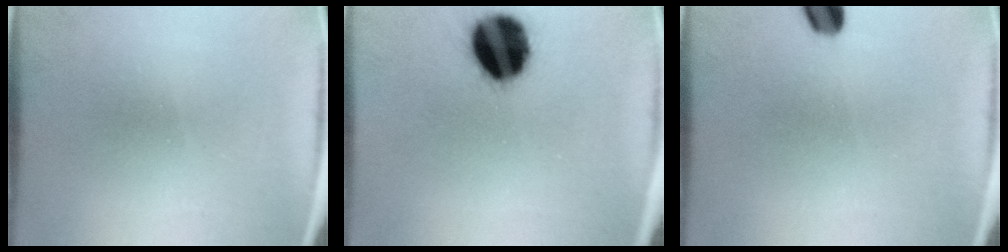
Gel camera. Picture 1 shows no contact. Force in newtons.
{"total": 18.5}
{"total": 4.5}